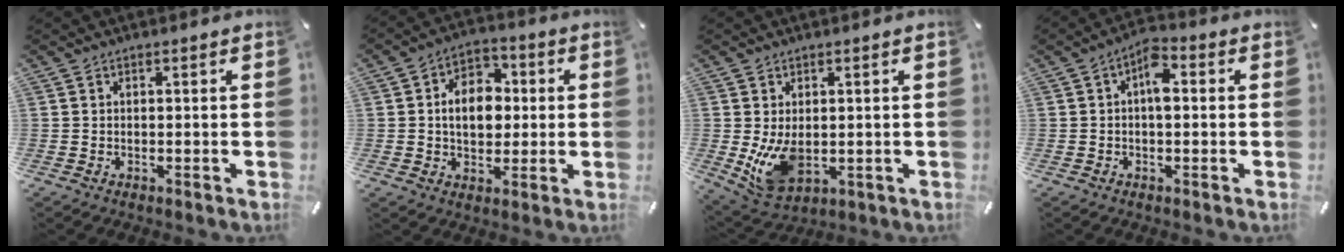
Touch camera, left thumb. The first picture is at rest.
{"total": 9.5, "force": [0.0, 7.4, 5.9], "torque": [-0.108, 0.008, -0.002]}
{"total": 8.7, "force": [-0.1, 6.0, 6.3], "torque": [-0.130, -0.009, 0.003]}
{"total": 5.3, "force": [0.4, 2.6, 4.6], "torque": [-0.066, 0.006, 0.000]}